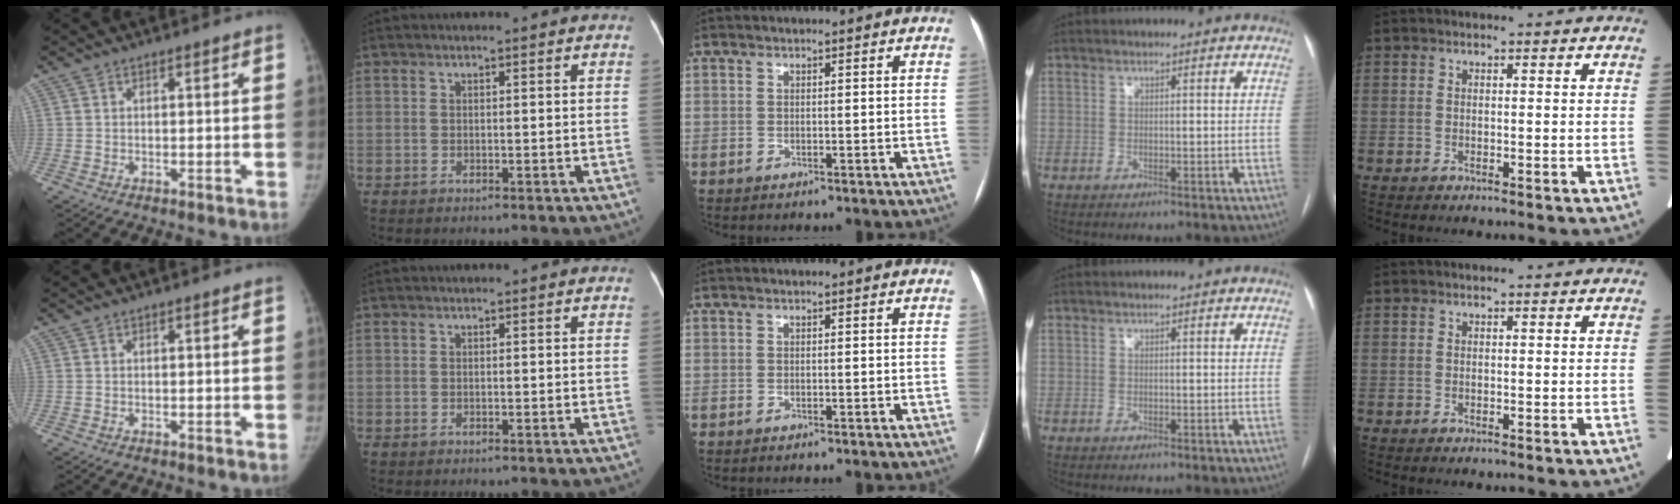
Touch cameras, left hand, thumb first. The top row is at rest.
{}